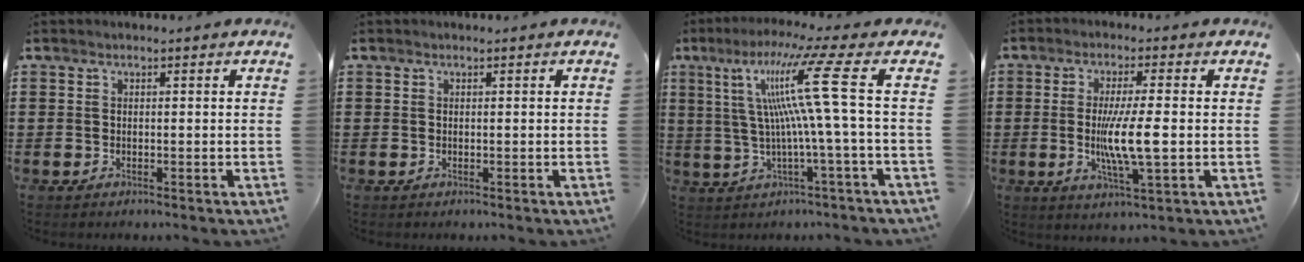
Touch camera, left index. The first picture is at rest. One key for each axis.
{"total": 0.0}
{"total": 13.2, "fx": 2.6, "fy": -0.8, "fz": 13.0, "tx": -0.270, "ty": -0.007, "tz": 0.022}
{"total": 7.5, "fx": -0.6, "fy": 0.9, "fz": 7.4, "tx": -0.142, "ty": -0.010, "tz": -0.017}